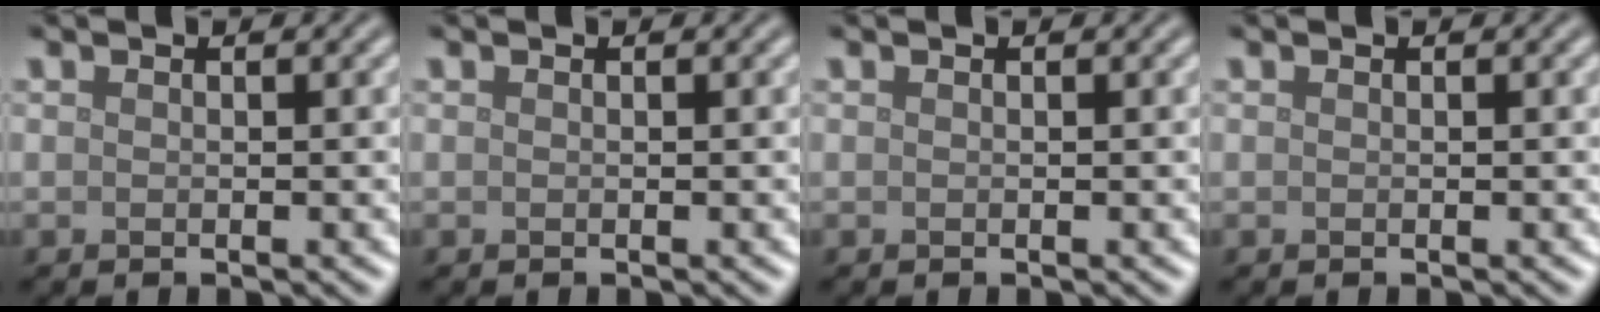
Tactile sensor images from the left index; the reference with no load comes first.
{"total": 0.0}
{"total": 0.0}
{"total": 0.0}